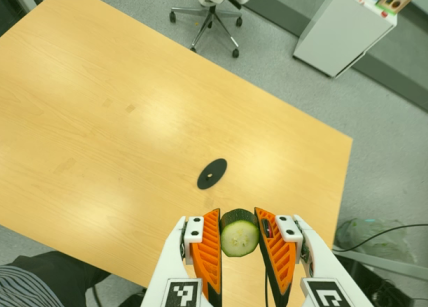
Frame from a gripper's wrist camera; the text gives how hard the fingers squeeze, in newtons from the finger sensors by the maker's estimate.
{"total": 8.6, "left": 7.7, "right": 9.4}